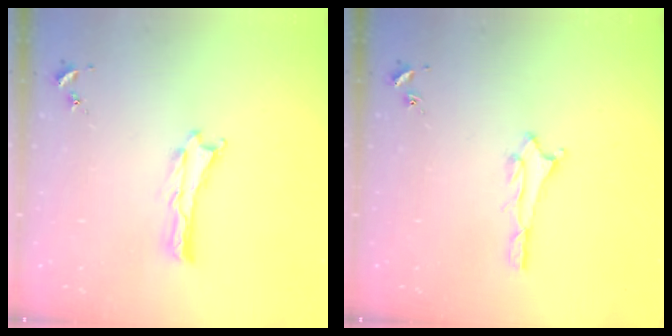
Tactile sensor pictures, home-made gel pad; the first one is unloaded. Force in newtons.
{"total": 1.5, "press": 1.5, "slide": 0.1}